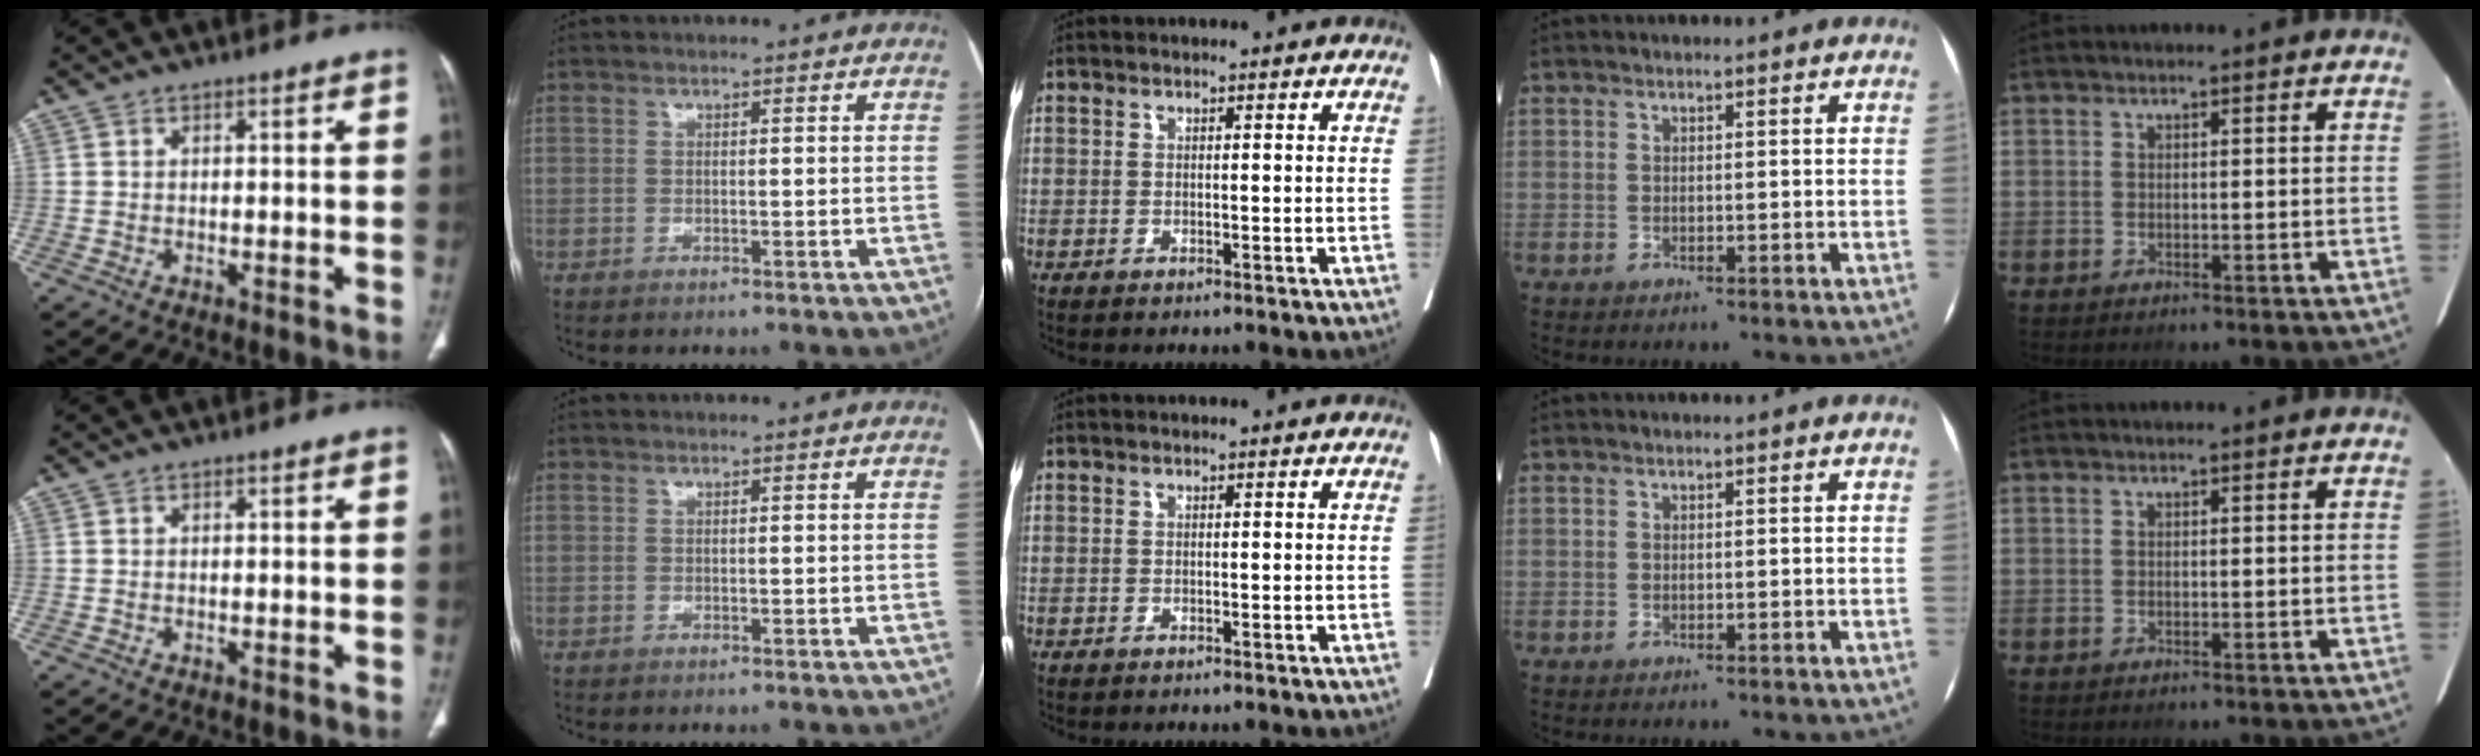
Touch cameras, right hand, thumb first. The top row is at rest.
{}